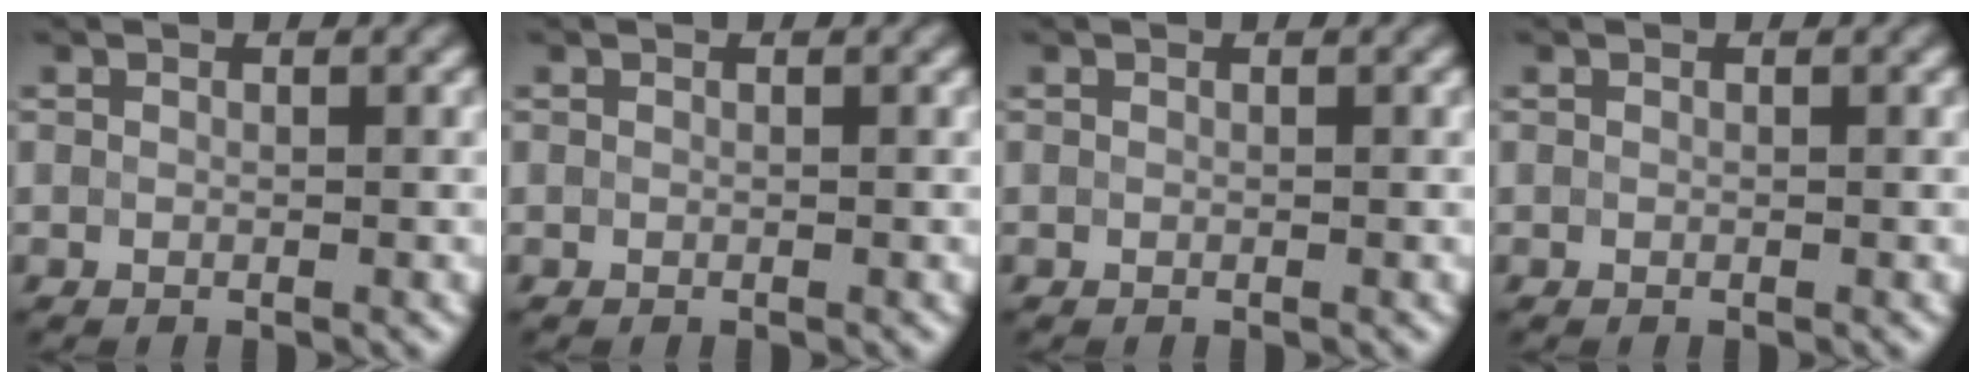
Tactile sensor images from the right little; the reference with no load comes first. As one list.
[{"total": 0.0}, {"total": 0.0}, {"total": 0.0}]